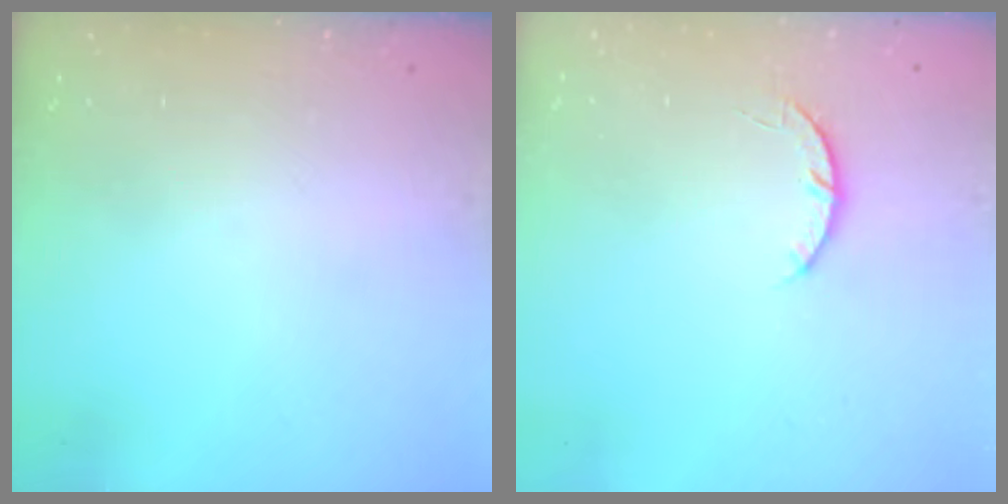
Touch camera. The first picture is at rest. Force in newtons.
{"total": 4.0, "press": 4.0, "slide": 0.5}